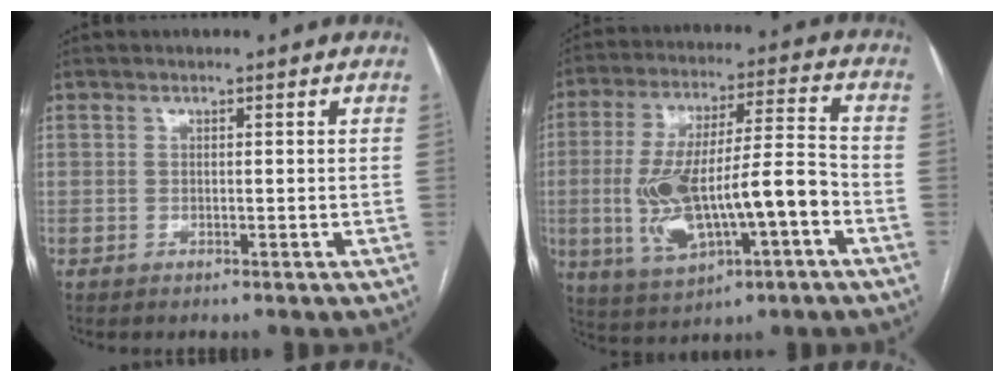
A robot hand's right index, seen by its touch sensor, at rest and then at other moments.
{"total": 17.2, "force": [-4.4, 4.2, 16.1], "torque": [-0.304, 0.015, -0.061]}